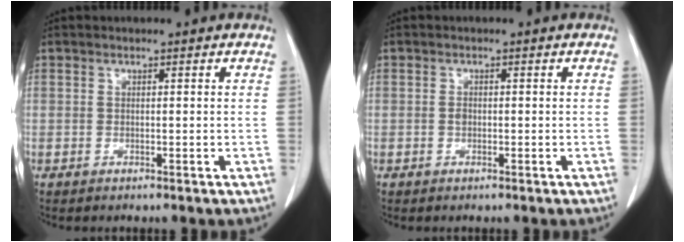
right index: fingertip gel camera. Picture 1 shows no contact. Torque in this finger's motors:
{"motor_torque": [-0.03, 0.07, 0.00, 0.03]}